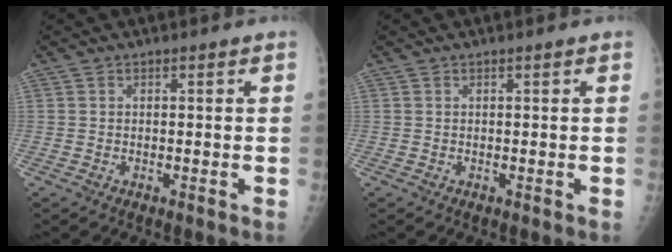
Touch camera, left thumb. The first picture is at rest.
{"total": 0.0}